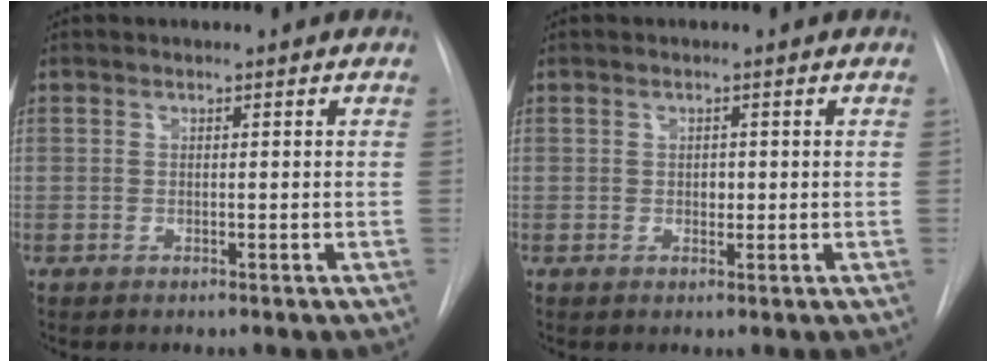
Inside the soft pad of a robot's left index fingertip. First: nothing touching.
{"total": 1.0, "force": [-0.4, 0.8, 0.6], "torque": [-0.008, -0.004, -0.006]}